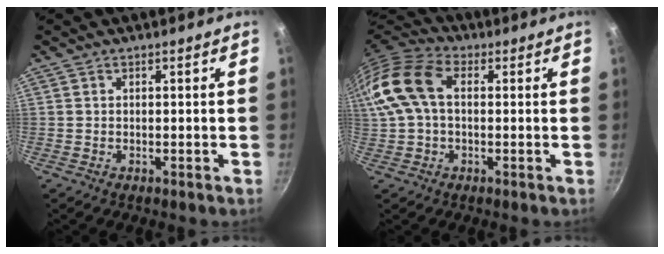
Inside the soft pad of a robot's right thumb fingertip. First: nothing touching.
{"total": 13.6, "force": [2.0, 8.5, 10.3], "torque": [-0.203, 0.028, 0.019]}